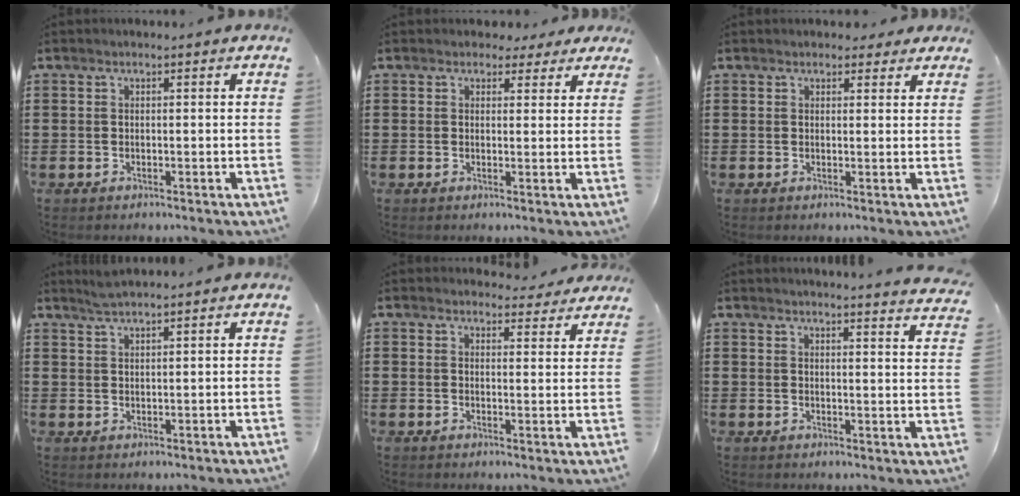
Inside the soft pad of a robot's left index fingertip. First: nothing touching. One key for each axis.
{"total": 2.4, "fx": 1.8, "fy": 1.5, "fz": 0.6, "tx": -0.010, "ty": 0.007, "tz": 0.032}
{"total": 1.9, "fx": 1.6, "fy": 1.0, "fz": 0.4, "tx": -0.006, "ty": 0.004, "tz": 0.028}
{"total": 2.0, "fx": 1.9, "fy": -0.1, "fz": 0.7, "tx": -0.018, "ty": 0.000, "tz": 0.036}
{"total": 3.3, "fx": 3.1, "fy": 0.8, "fz": 0.6, "tx": -0.013, "ty": -0.013, "tz": 0.056}
{"total": 3.3, "fx": 3.2, "fy": -0.9, "fz": 0.3, "tx": -0.009, "ty": -0.024, "tz": 0.054}